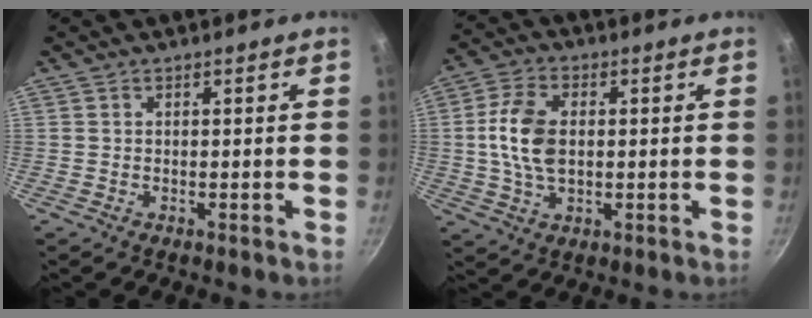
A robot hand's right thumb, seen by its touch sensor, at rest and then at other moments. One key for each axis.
{"total": 9.8, "fx": 0.6, "fy": 6.1, "fz": 7.7, "tx": -0.145, "ty": 0.012, "tz": 0.008}